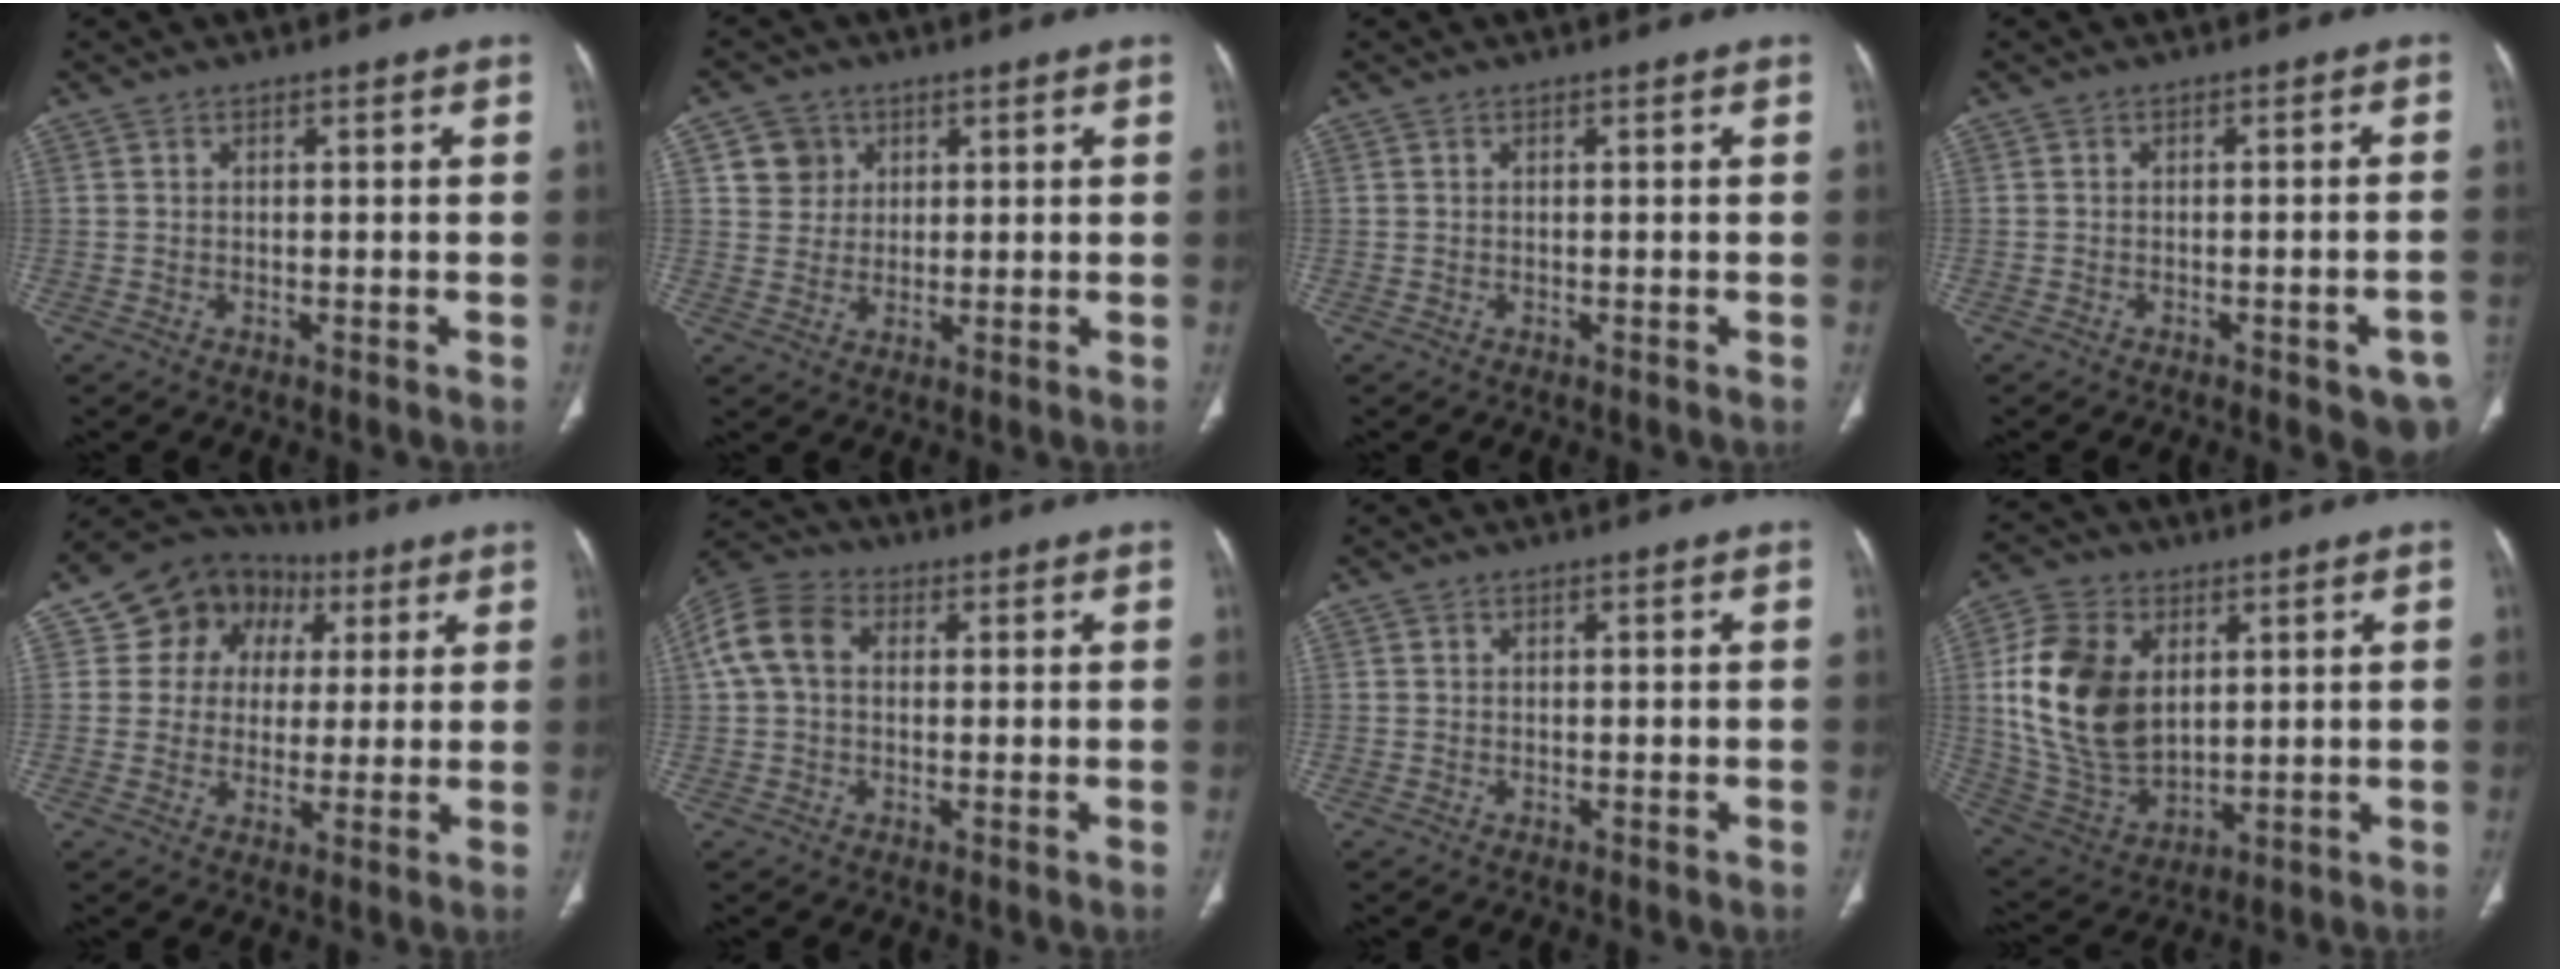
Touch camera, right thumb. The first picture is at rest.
{"total": 5.5, "force": [2.1, 4.9, 0.9], "torque": [0.014, -0.001, 0.040]}
{"total": 0.0}
{"total": 7.3, "force": [-3.3, 1.9, 6.2], "torque": [-0.064, 0.014, -0.037]}
{"total": 12.6, "force": [3.5, 11.2, 4.7], "torque": [-0.028, 0.018, 0.052]}
{"total": 9.0, "force": [1.3, 6.5, 6.1], "torque": [-0.129, 0.031, 0.018]}
{"total": 0.0}
{"total": 18.2, "force": [3.7, 12.2, 13.0], "torque": [-0.233, -0.014, 0.082]}